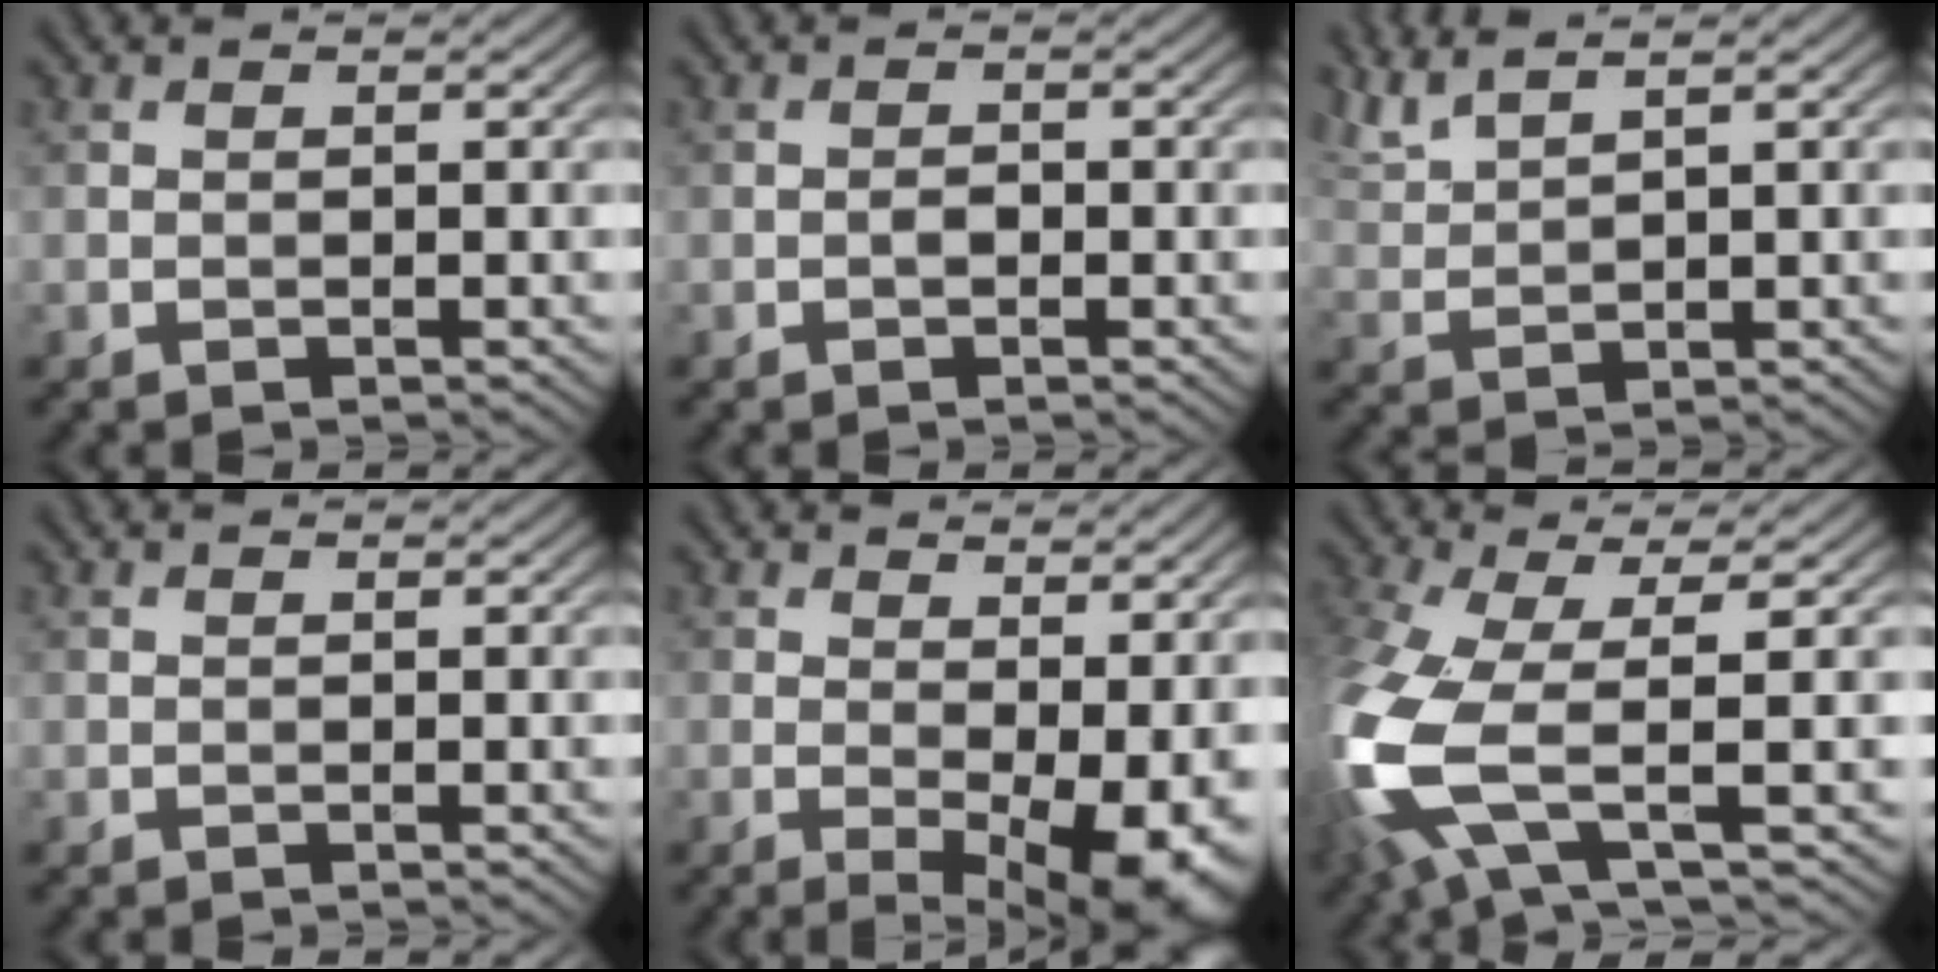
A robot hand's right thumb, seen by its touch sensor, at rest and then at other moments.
{"total": 0.9, "force": [-0.4, 0.5, 0.6], "torque": [-0.011, 0.002, -0.009]}
{"total": 4.8, "force": [3.9, 0.8, 2.7], "torque": [-0.067, 0.017, 0.084]}
{"total": 0.0}
{"total": 9.9, "force": [-0.1, 4.2, 9.0], "torque": [-0.125, -0.007, 0.010]}
{"total": 11.3, "force": [-2.5, 3.8, 10.4], "torque": [-0.248, -0.021, -0.052]}